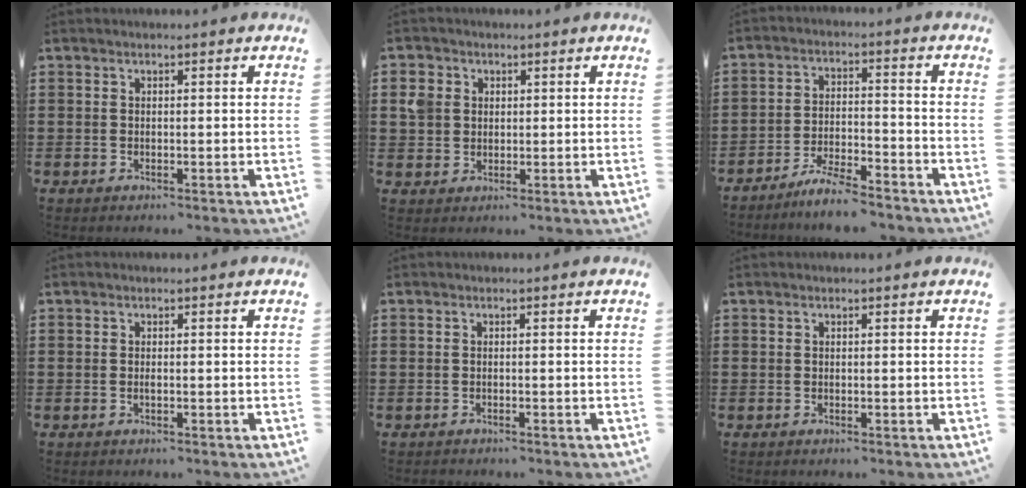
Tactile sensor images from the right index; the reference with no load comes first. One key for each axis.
{"total": 3.6, "fx": 1.0, "fy": 3.2, "fz": 1.2, "tx": -0.038, "ty": 0.013, "tz": 0.017}
{"total": 5.6, "fx": -5.3, "fy": 0.1, "fz": 1.8, "tx": -0.046, "ty": -0.002, "tz": -0.106}
{"total": 0.5, "fx": -0.1, "fy": 0.1, "fz": 0.5, "tx": -0.012, "ty": -0.004, "tz": -0.001}
{"total": 0.5, "fx": -0.5, "fy": 0.1, "fz": 0.0, "tx": -0.001, "ty": -0.001, "tz": -0.011}
{"total": 0.0}